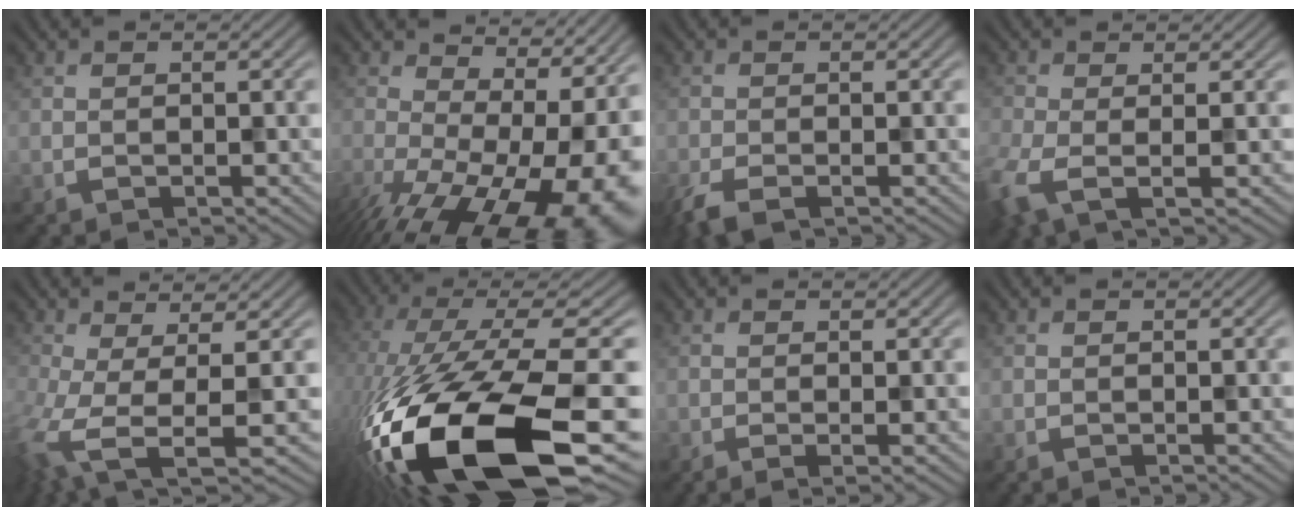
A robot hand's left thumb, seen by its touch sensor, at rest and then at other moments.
{"total": 17.7, "force": [-4.3, 9.4, 14.4], "torque": [-0.209, -0.048, -0.036]}
{"total": 3.0, "force": [-2.4, 0.6, 1.7], "torque": [-0.038, -0.009, -0.049]}
{"total": 4.7, "force": [-1.6, 1.9, 4.0], "torque": [-0.100, -0.016, -0.029]}
{"total": 6.5, "force": [-1.9, 2.2, 5.8], "torque": [-0.119, -0.027, -0.034]}
{"total": 19.5, "force": [-9.1, 7.2, 15.7], "torque": [-0.317, -0.056, -0.129]}
{"total": 1.6, "force": [-0.2, 0.4, 1.5], "torque": [-0.022, -0.004, -0.004]}
{"total": 0.0}